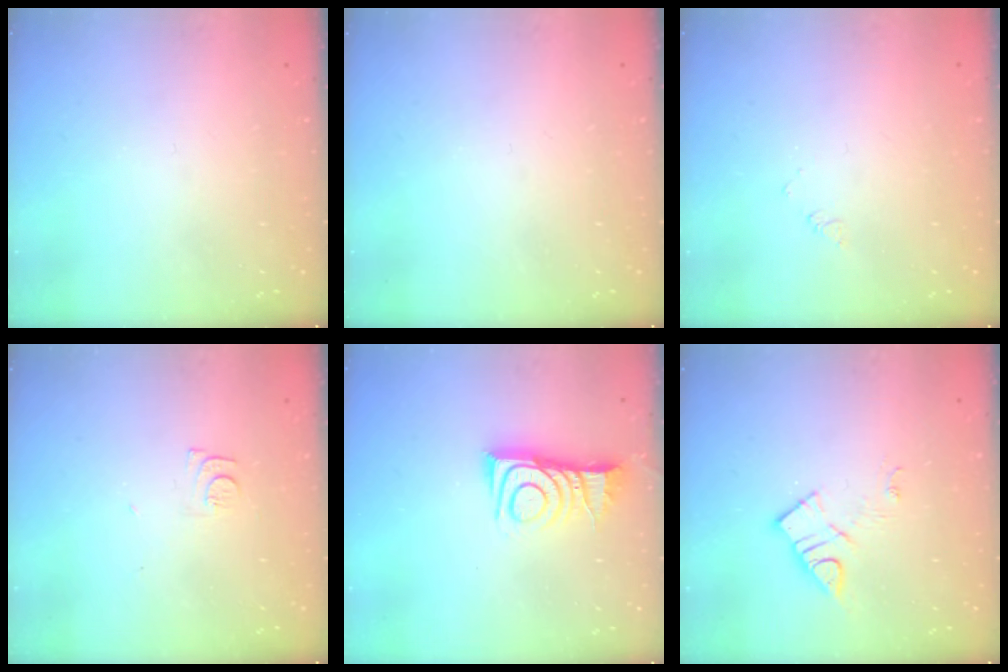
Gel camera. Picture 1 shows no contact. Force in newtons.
{"total": 0.0}
{"total": 1.7, "press": 1.6, "slide": 0.3}
{"total": 5.3, "press": 5.2, "slide": 0.6}
{"total": 10.3, "press": 10.3, "slide": 0.1}
{"total": 8.5, "press": 8.5, "slide": 0.5}